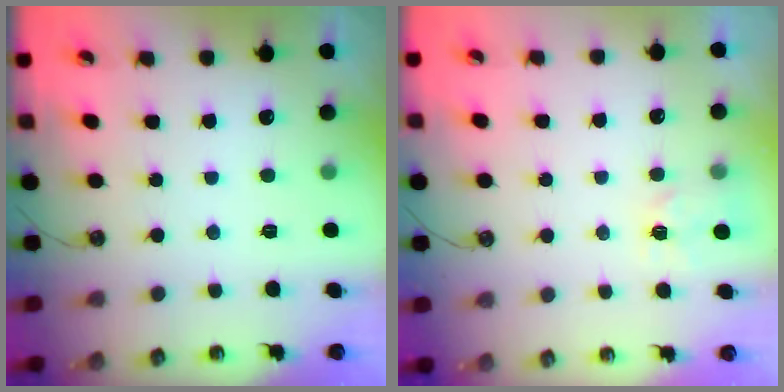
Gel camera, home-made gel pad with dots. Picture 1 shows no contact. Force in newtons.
{"total": 3.4, "press": 3.4, "slide": 0.6}